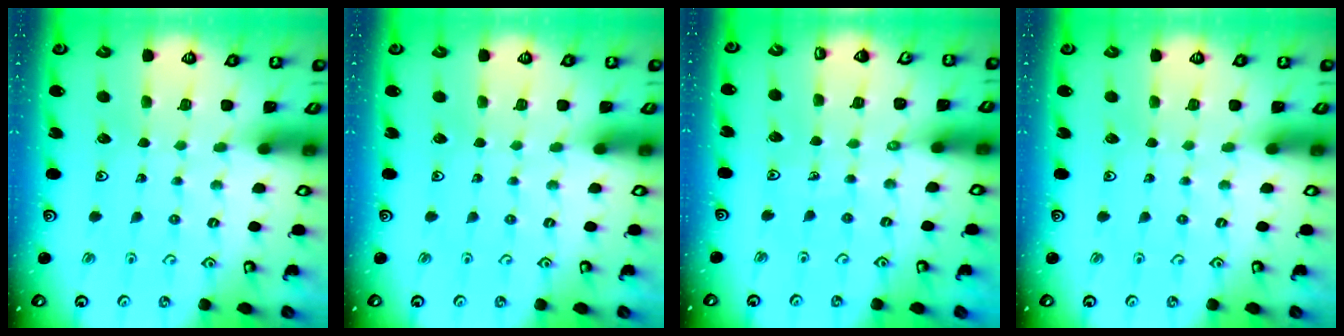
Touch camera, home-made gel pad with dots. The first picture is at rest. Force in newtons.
{"total": 0.0}
{"total": 4.4, "press": 4.4, "slide": 0.6}
{"total": 0.0}